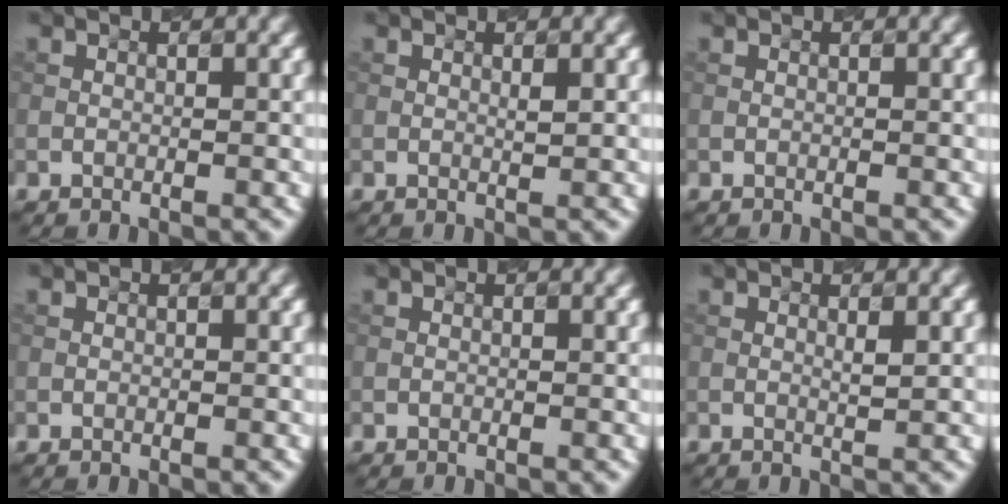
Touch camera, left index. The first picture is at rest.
{"total": 0.7, "force": [0.3, 0.1, 0.7], "torque": [-0.010, 0.002, 0.003]}
{"total": 0.0}
{"total": 0.0}
{"total": 0.0}
{"total": 1.1, "force": [0.4, 0.2, 1.0], "torque": [-0.015, 0.002, 0.003]}